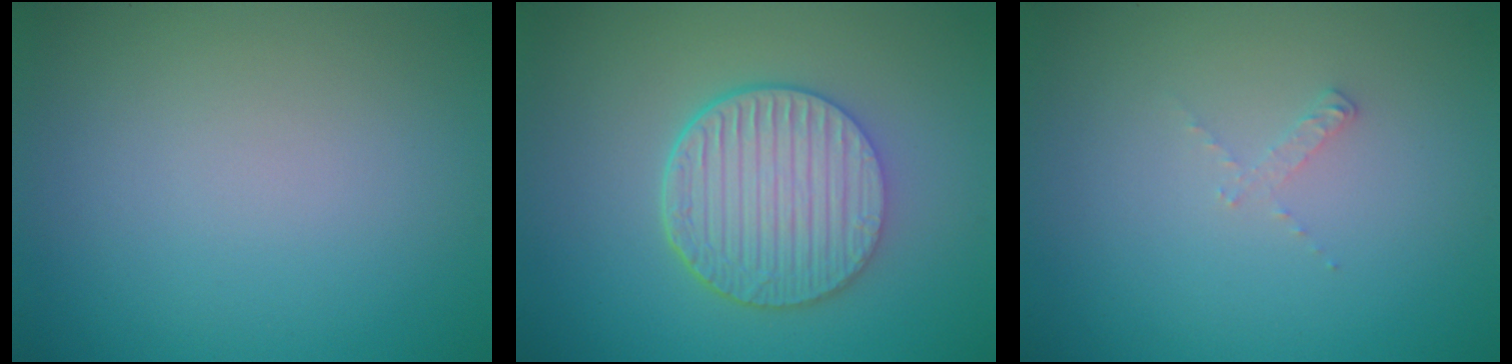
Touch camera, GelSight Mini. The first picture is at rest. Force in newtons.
{"total": 6.3, "press": 4.6, "slide": 4.3}
{"total": 0.8, "press": 0.8, "slide": 0.1}